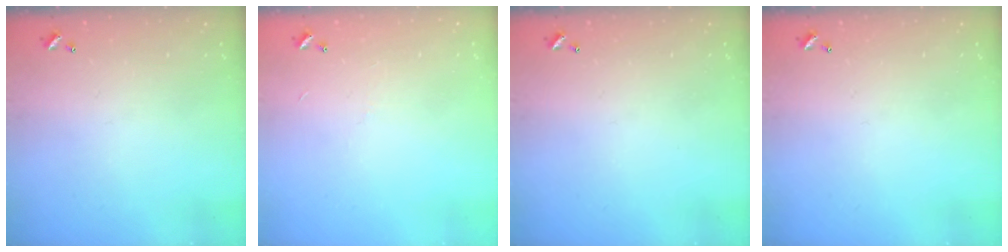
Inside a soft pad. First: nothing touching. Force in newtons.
{"total": 4.2, "press": 4.2, "slide": 0.4}
{"total": 0.0}
{"total": 0.0}